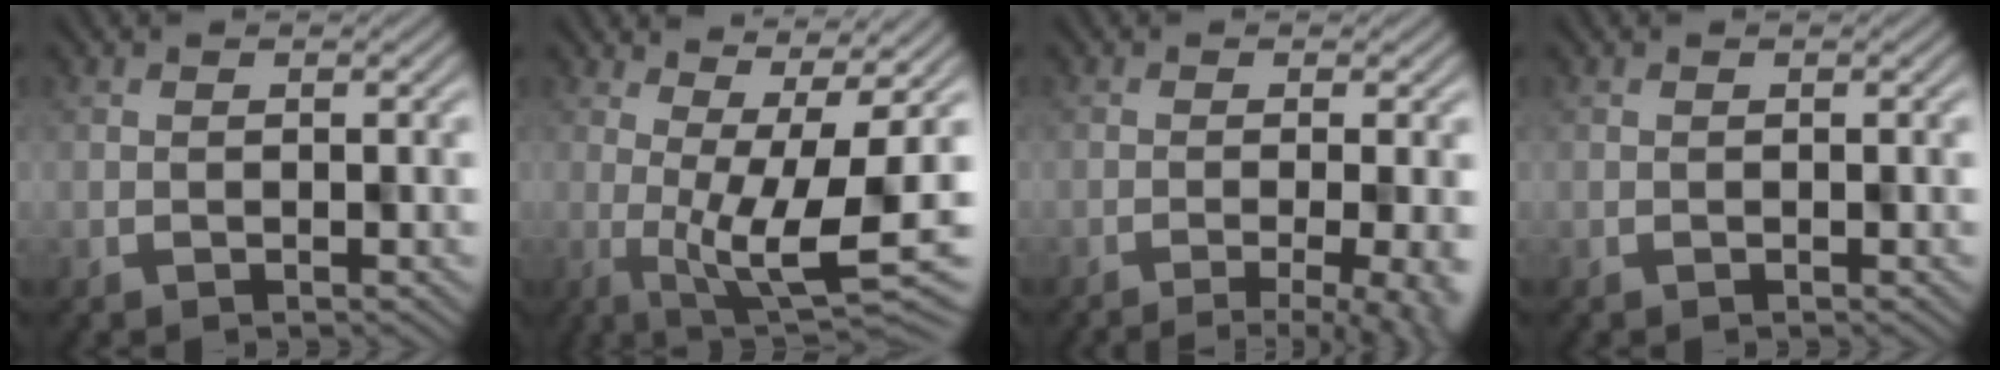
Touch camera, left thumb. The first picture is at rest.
{"total": 9.5, "force": [-0.1, 1.7, 9.4], "torque": [-0.148, 0.002, 0.016]}
{"total": 9.2, "force": [-5.4, 2.6, 7.0], "torque": [-0.082, -0.003, -0.047]}
{"total": 0.0}